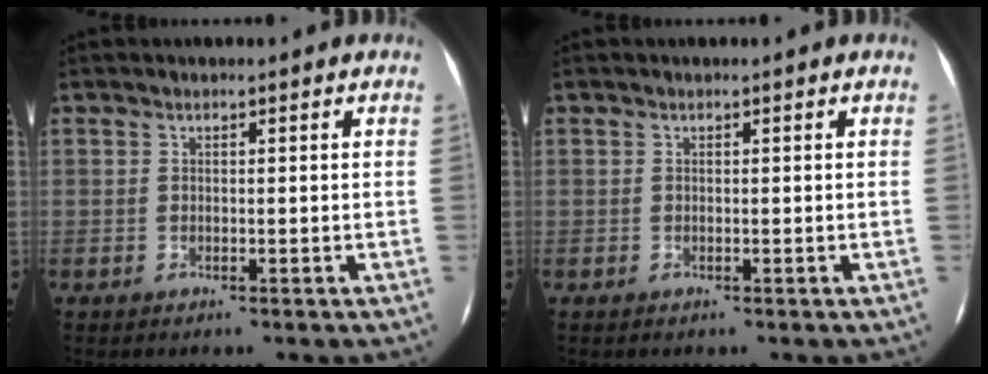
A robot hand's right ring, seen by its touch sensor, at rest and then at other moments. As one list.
[{"total": 0.0}]